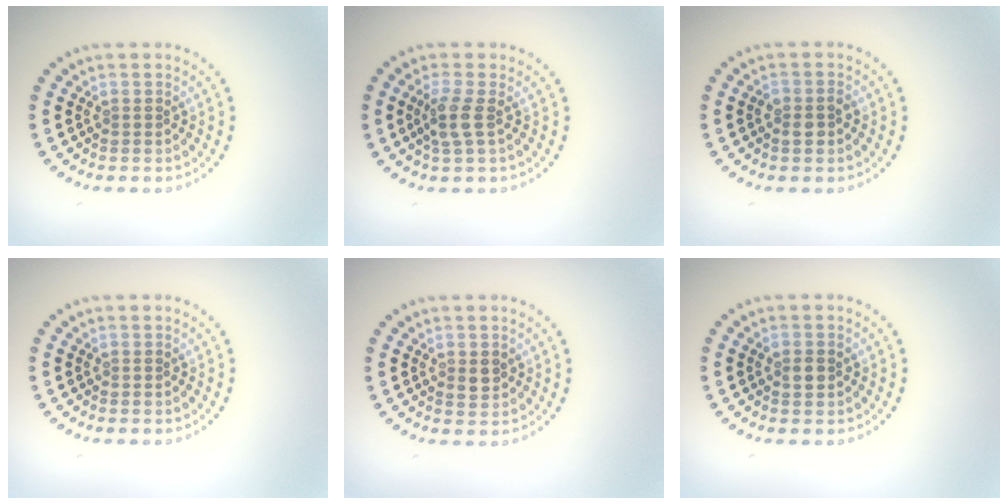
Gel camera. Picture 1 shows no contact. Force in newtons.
{"total": 2.1, "press": 1.8, "slide": 1.1}
{"total": 1.5, "press": 1.4, "slide": 0.5}
{"total": 0.0}
{"total": 1.5, "press": 1.5, "slide": 0.1}
{"total": 1.5, "press": 1.5, "slide": 0.1}